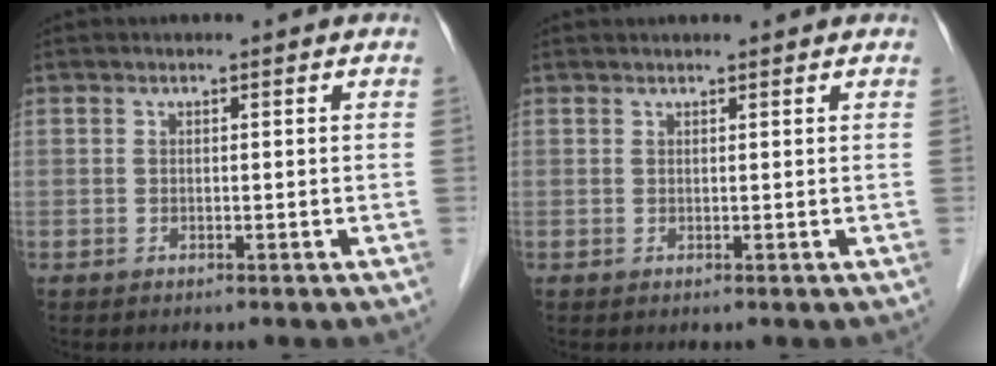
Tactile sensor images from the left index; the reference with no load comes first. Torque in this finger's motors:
{"motor_torque": [-1.73, -0.42, -1.05, -0.01]}